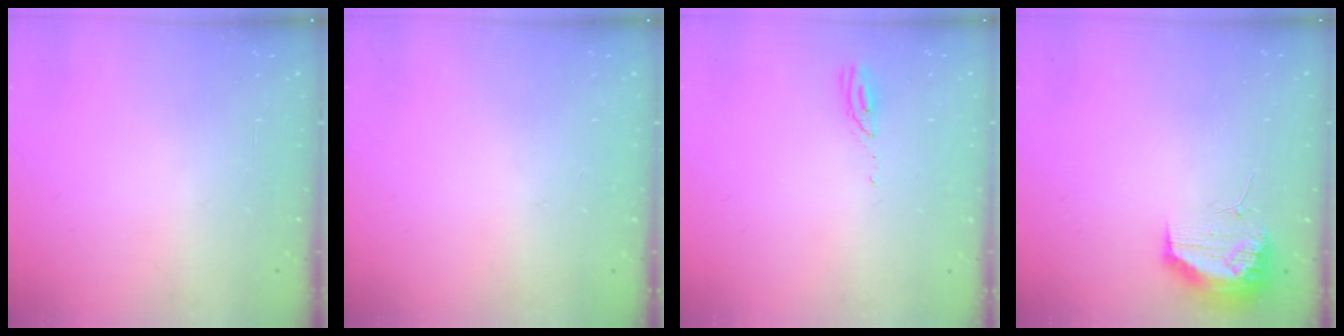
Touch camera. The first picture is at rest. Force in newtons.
{"total": 0.0}
{"total": 3.0, "press": 2.9, "slide": 0.3}
{"total": 13.5, "press": 11.5, "slide": 7.0}